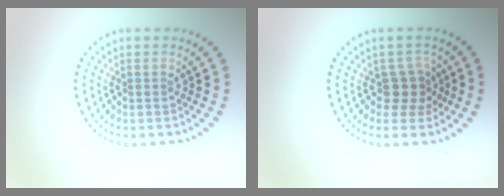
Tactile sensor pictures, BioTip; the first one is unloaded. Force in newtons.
{"total": 2.3, "press": 1.9, "slide": 1.3}